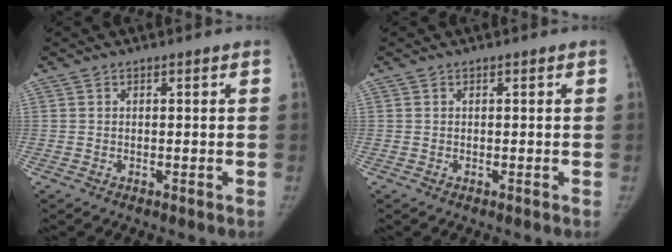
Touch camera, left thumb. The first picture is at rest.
{"total": 0.0}